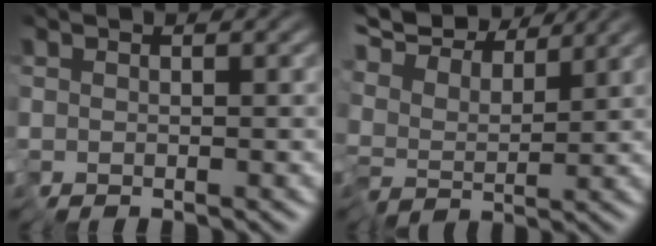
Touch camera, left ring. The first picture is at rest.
{"total": 7.7, "force": [6.4, 2.6, 3.3], "torque": [-0.095, 0.025, 0.100]}